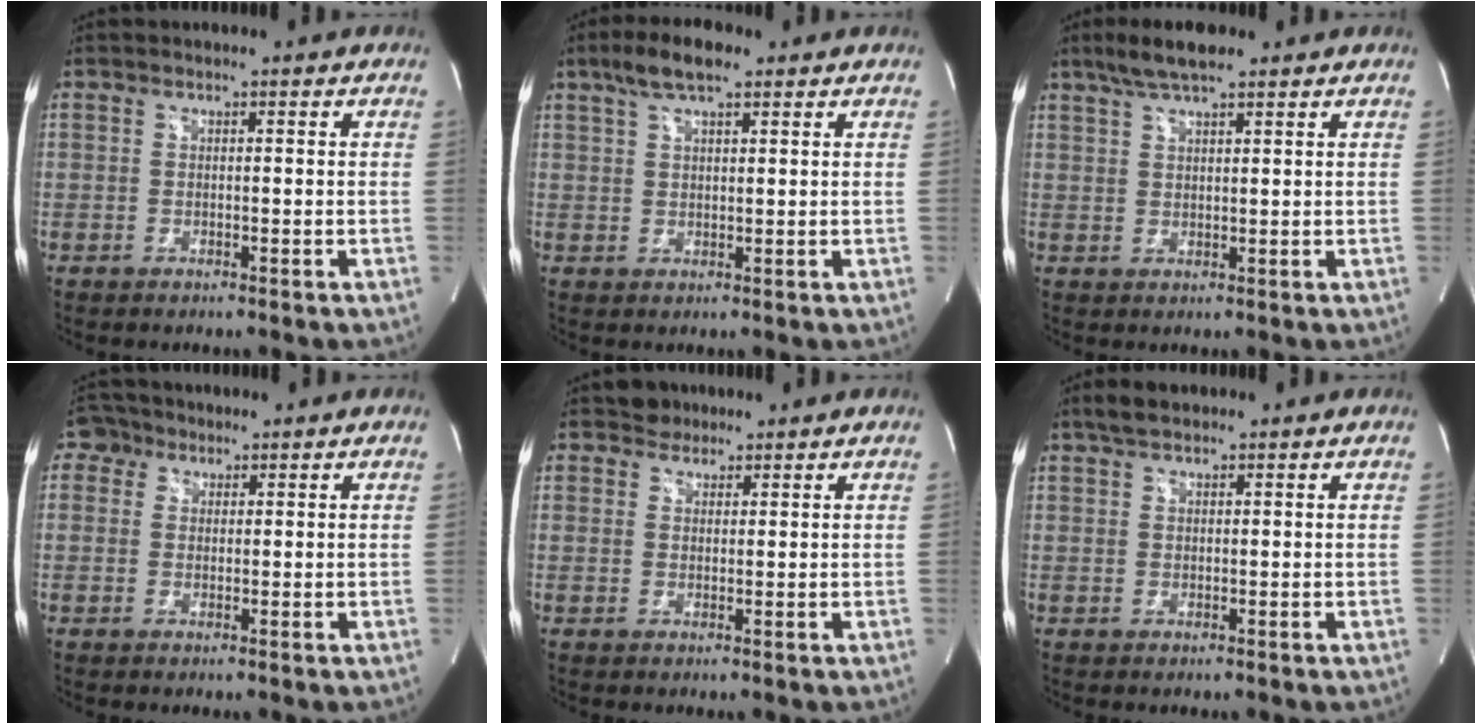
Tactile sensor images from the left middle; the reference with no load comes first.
{"total": 6.2, "force": [4.1, 1.6, 4.3], "torque": [-0.093, 0.019, 0.074]}
{"total": 6.0, "force": [4.5, 1.0, 3.8], "torque": [-0.082, 0.016, 0.082]}
{"total": 3.5, "force": [1.9, 2.9, 0.5], "torque": [-0.013, 0.016, 0.032]}
{"total": 2.4, "force": [1.9, 1.4, -0.2], "torque": [0.004, 0.005, 0.026]}
{"total": 3.0, "force": [2.4, 1.1, 1.5], "torque": [-0.036, 0.014, 0.043]}